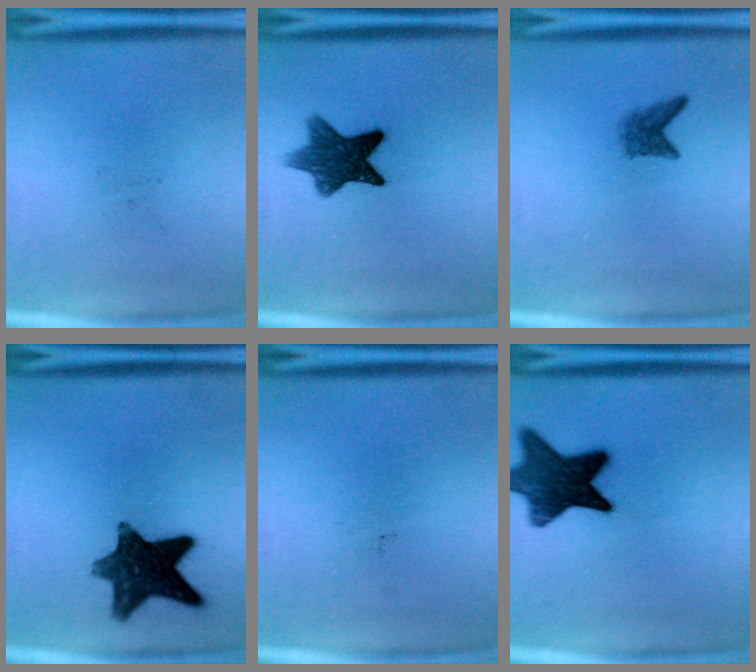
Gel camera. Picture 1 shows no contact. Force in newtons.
{"total": 9.7}
{"total": 2.1}
{"total": 12.6}
{"total": 0.0}
{"total": 14.9}